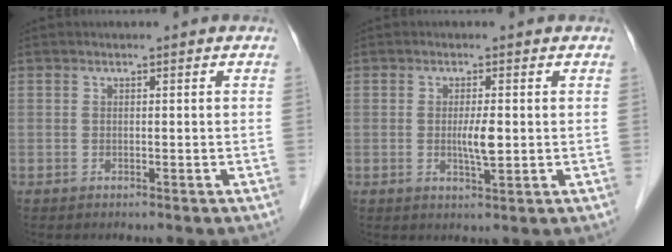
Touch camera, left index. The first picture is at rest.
{"total": 3.0, "force": [0.0, 0.4, 3.0], "torque": [-0.057, -0.004, 0.003]}